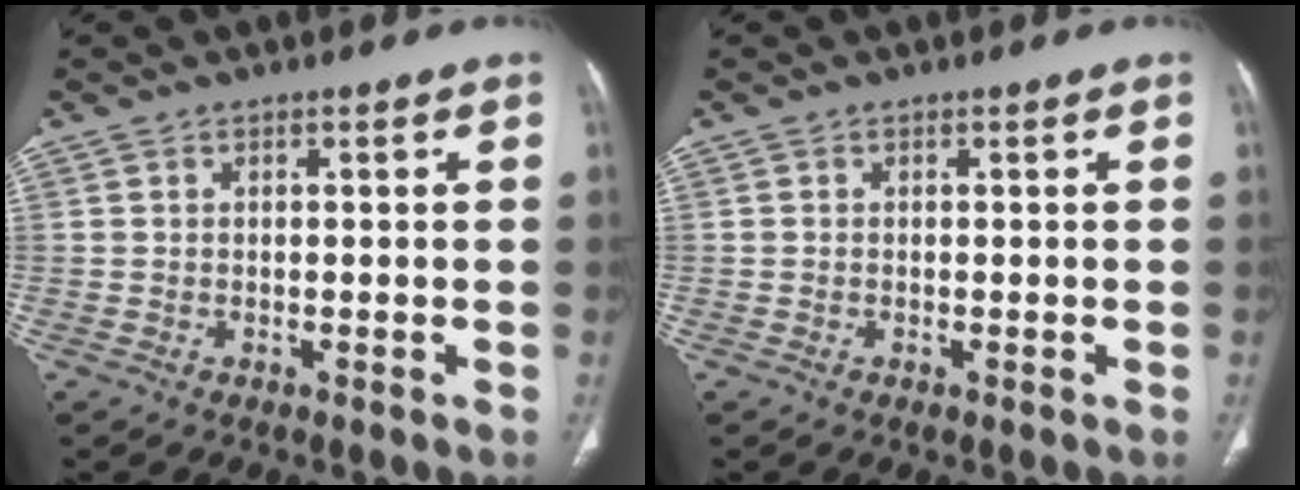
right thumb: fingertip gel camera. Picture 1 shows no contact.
{"total": 0.0}